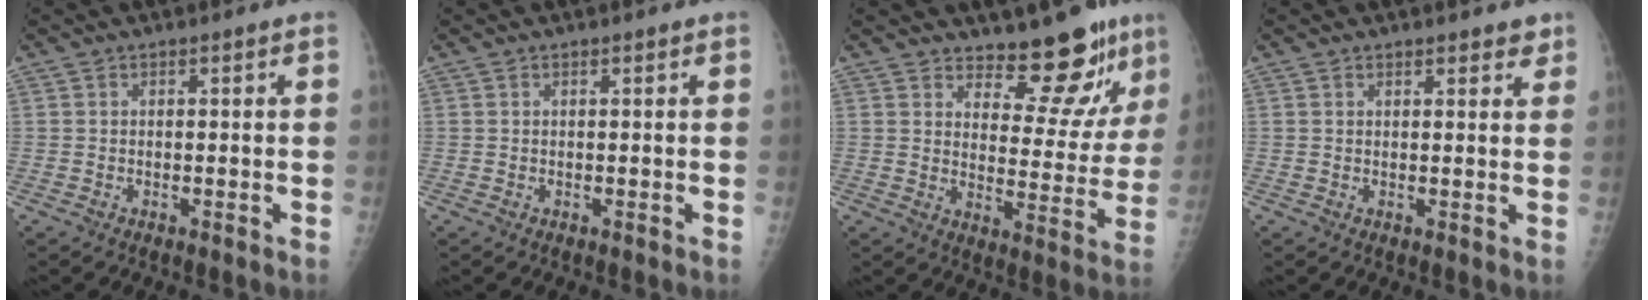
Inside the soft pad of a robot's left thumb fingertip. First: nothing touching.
{"total": 0.0}
{"total": 12.0, "force": [10.2, 3.9, 4.9], "torque": [-0.028, -0.095, 0.142]}
{"total": 2.8, "force": [2.3, 1.1, 1.3], "torque": [0.006, -0.009, 0.024]}